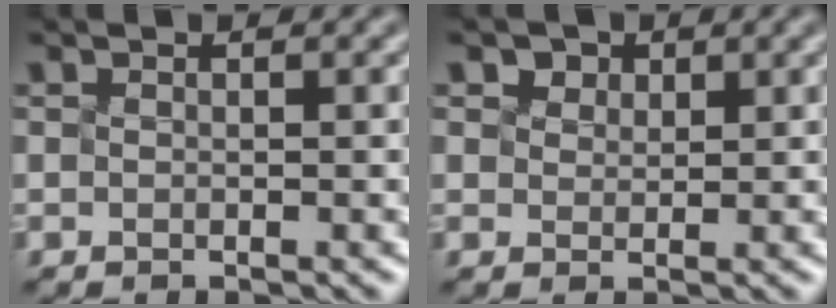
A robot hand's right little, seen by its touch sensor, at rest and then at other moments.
{"total": 1.2, "force": [0.7, -0.2, -0.9], "torque": [-0.009, 0.000, 0.035]}